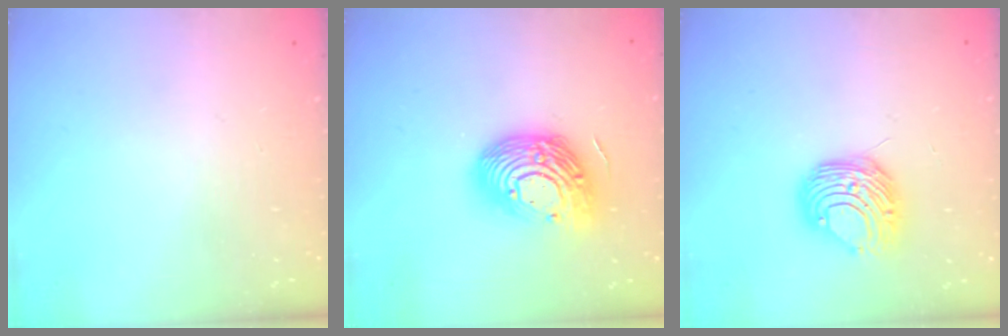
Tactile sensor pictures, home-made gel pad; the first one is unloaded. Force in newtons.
{"total": 17.9, "press": 17.9, "slide": 1.2}
{"total": 10.3, "press": 10.2, "slide": 1.1}